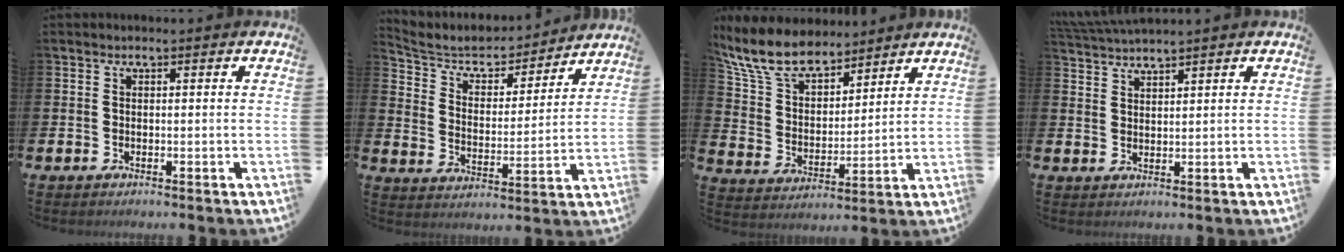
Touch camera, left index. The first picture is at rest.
{"total": 6.2, "force": [5.7, 2.3, 1.0], "torque": [-0.060, -0.043, 0.097]}
{"total": 9.6, "force": [8.6, 3.2, 3.0], "torque": [-0.103, -0.040, 0.160]}
{"total": 2.8, "force": [2.8, -0.3, 0.0], "torque": [-0.013, -0.008, 0.055]}